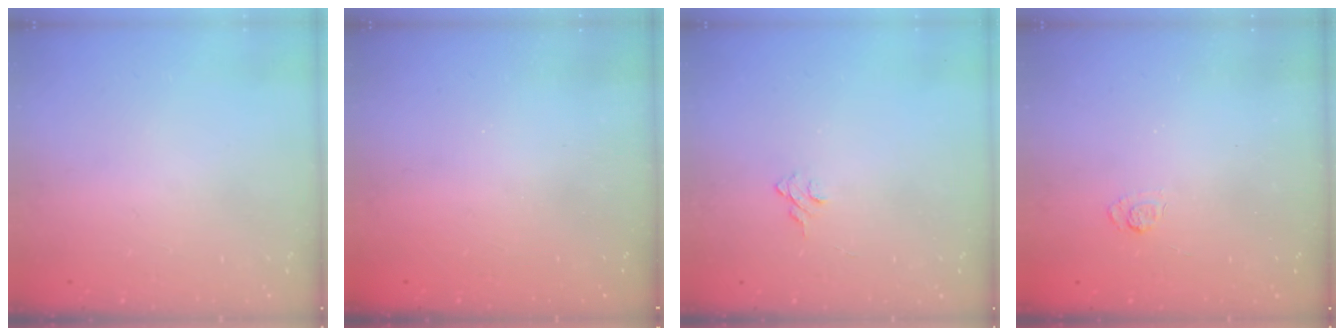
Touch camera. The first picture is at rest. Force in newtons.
{"total": 2.3, "press": 2.1, "slide": 0.8}
{"total": 3.9, "press": 3.9, "slide": 0.3}
{"total": 3.0, "press": 2.6, "slide": 1.5}